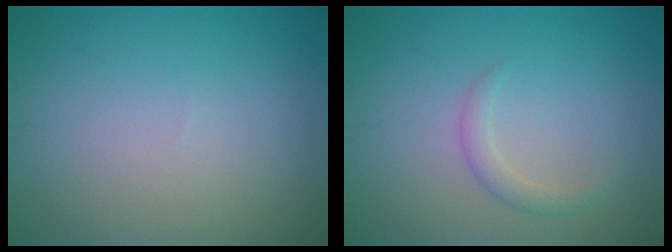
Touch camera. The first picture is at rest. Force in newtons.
{"total": 1.5, "press": 1.5, "slide": 0.1}